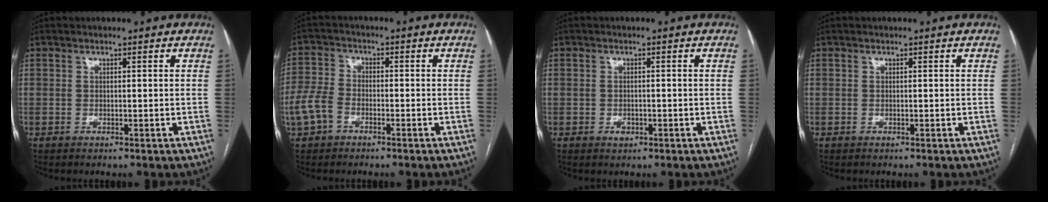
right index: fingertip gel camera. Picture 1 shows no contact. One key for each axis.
{"total": 5.3, "fx": -2.5, "fy": 3.5, "fz": 3.1, "tx": -0.088, "ty": 0.007, "tz": -0.052}
{"total": 1.4, "fx": -0.6, "fy": 1.0, "fz": 0.9, "tx": -0.016, "ty": 0.002, "tz": -0.005}
{"total": 0.0}